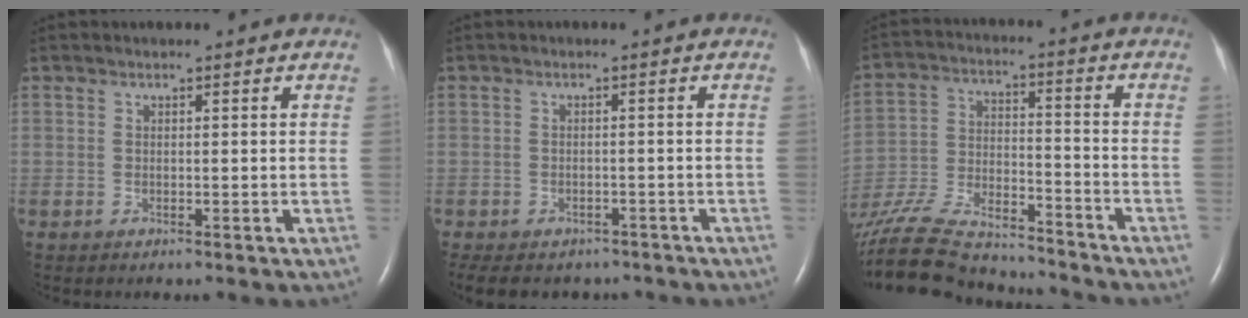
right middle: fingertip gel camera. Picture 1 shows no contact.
{"total": 10.5, "force": [-8.7, 5.1, 3.1], "torque": [-0.069, -0.003, -0.104]}
{"total": 20.1, "force": [-18.4, 2.9, 7.5], "torque": [-0.173, -0.018, -0.307]}